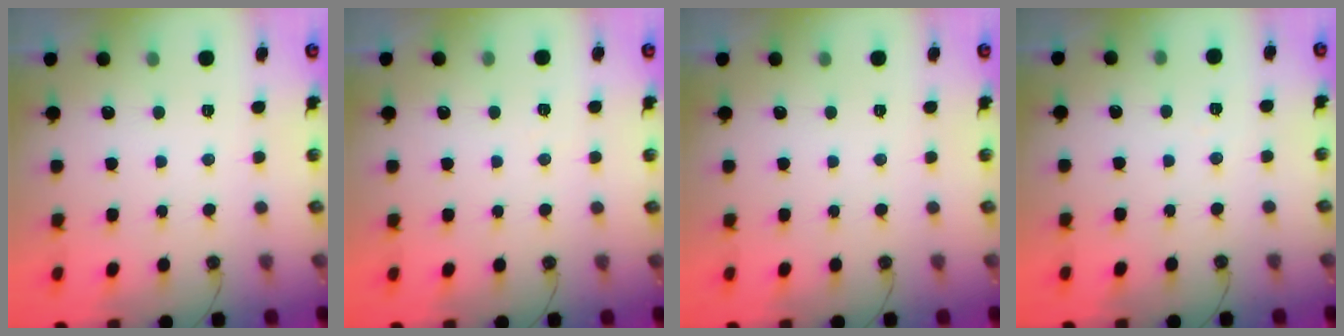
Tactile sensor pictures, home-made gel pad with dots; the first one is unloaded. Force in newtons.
{"total": 6.4, "press": 4.7, "slide": 4.3}
{"total": 0.0}
{"total": 3.1, "press": 2.9, "slide": 1.1}